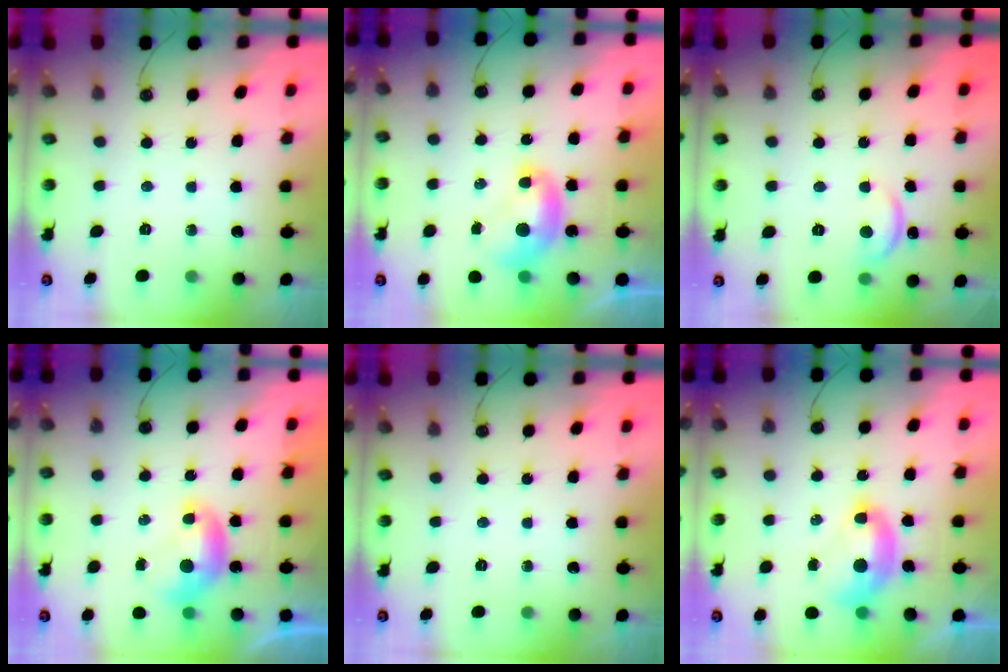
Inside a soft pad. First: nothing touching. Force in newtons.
{"total": 1.6, "press": 1.6, "slide": 0.2}
{"total": 2.2, "press": 2.2, "slide": 0.3}
{"total": 0.0}
{"total": 0.0}
{"total": 2.6, "press": 2.6, "slide": 0.6}